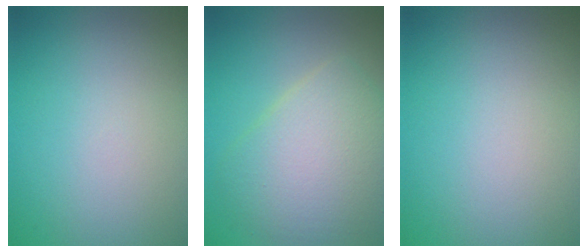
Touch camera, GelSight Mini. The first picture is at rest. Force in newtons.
{"total": 6.4, "press": 6.4, "slide": 0.3}
{"total": 0.0}